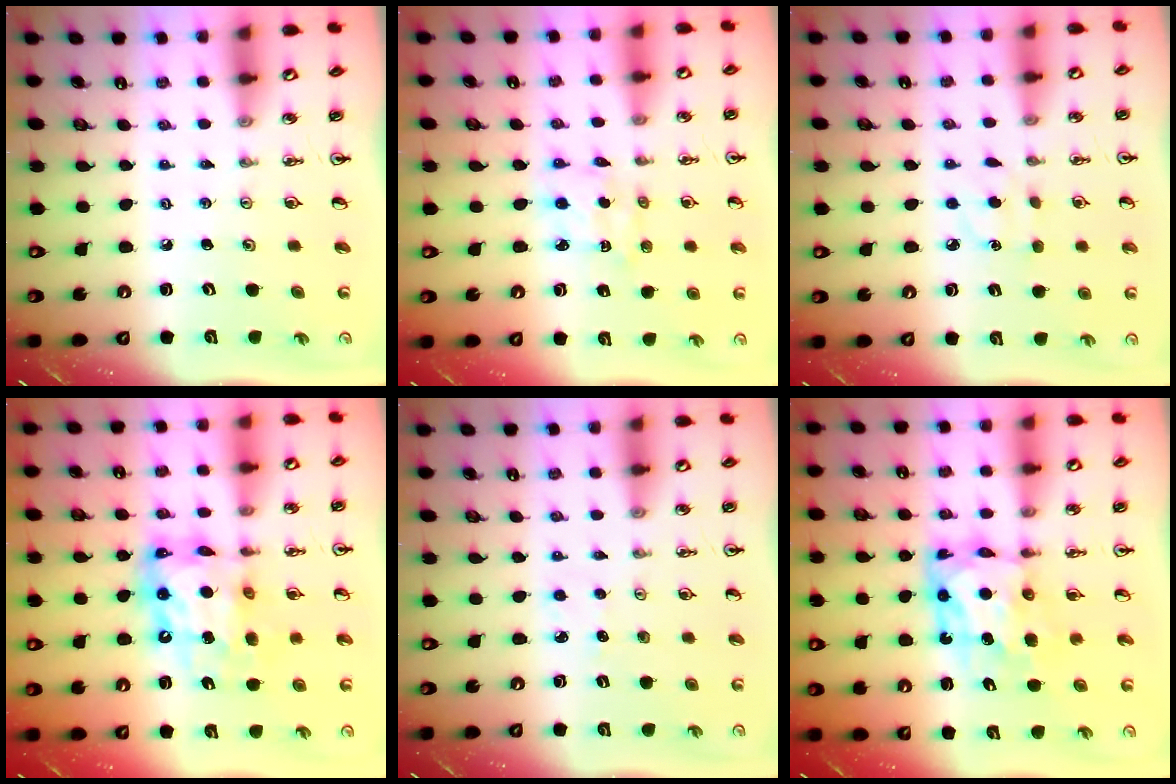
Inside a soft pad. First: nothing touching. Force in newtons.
{"total": 2.9, "press": 2.9, "slide": 0.4}
{"total": 4.7, "press": 4.7, "slide": 0.6}
{"total": 12.7, "press": 12.6, "slide": 1.3}
{"total": 3.4, "press": 3.4, "slide": 0.5}
{"total": 8.2, "press": 8.1, "slide": 0.8}